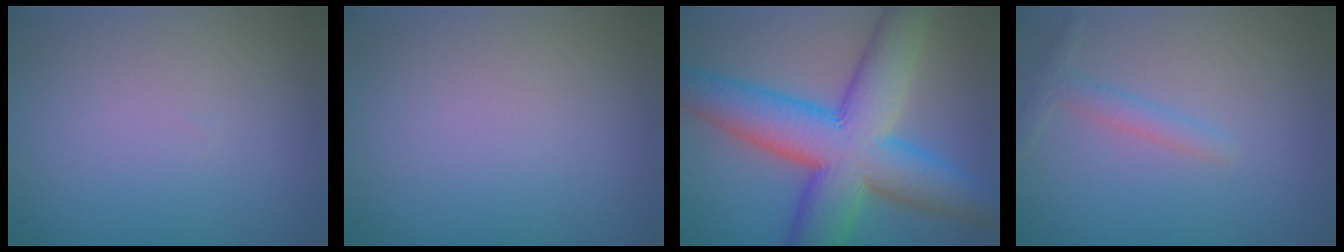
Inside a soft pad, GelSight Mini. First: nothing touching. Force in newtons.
{"total": 0.0}
{"total": 12.2, "press": 12.2, "slide": 0.2}
{"total": 1.6, "press": 1.6, "slide": 0.1}